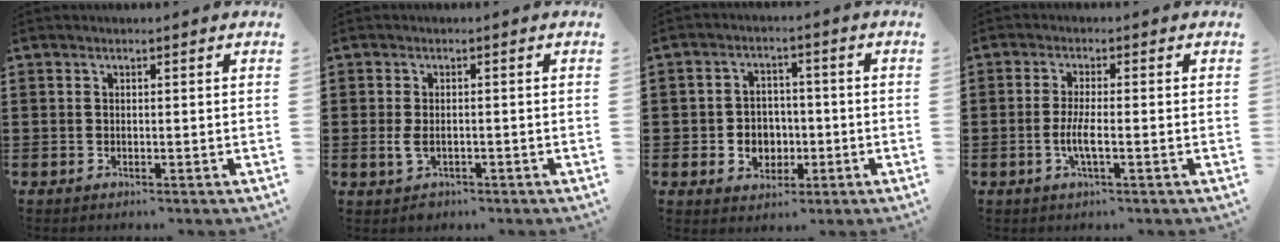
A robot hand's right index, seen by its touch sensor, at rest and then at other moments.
{"total": 2.4, "force": [-0.5, 1.2, 2.0], "torque": [-0.049, -0.006, -0.012]}
{"total": 4.5, "force": [-0.9, 4.0, 1.7], "torque": [-0.037, 0.005, -0.019]}
{"total": 3.8, "force": [-1.1, 0.5, 3.6], "torque": [-0.077, -0.008, -0.026]}